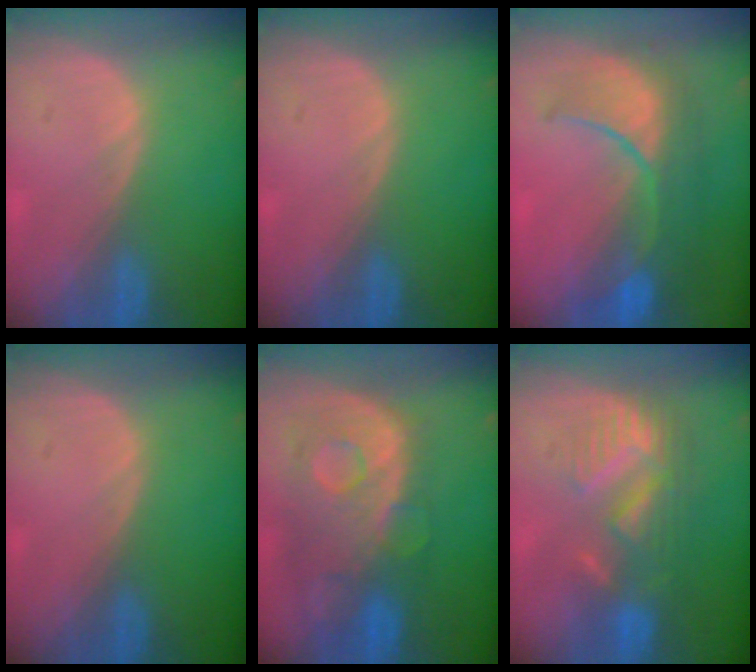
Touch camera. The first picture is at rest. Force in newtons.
{"total": 0.0}
{"total": 10.5, "press": 9.2, "slide": 5.0}
{"total": 0.0}
{"total": 11.2, "press": 9.8, "slide": 5.5}
{"total": 8.7, "press": 8.0, "slide": 3.3}